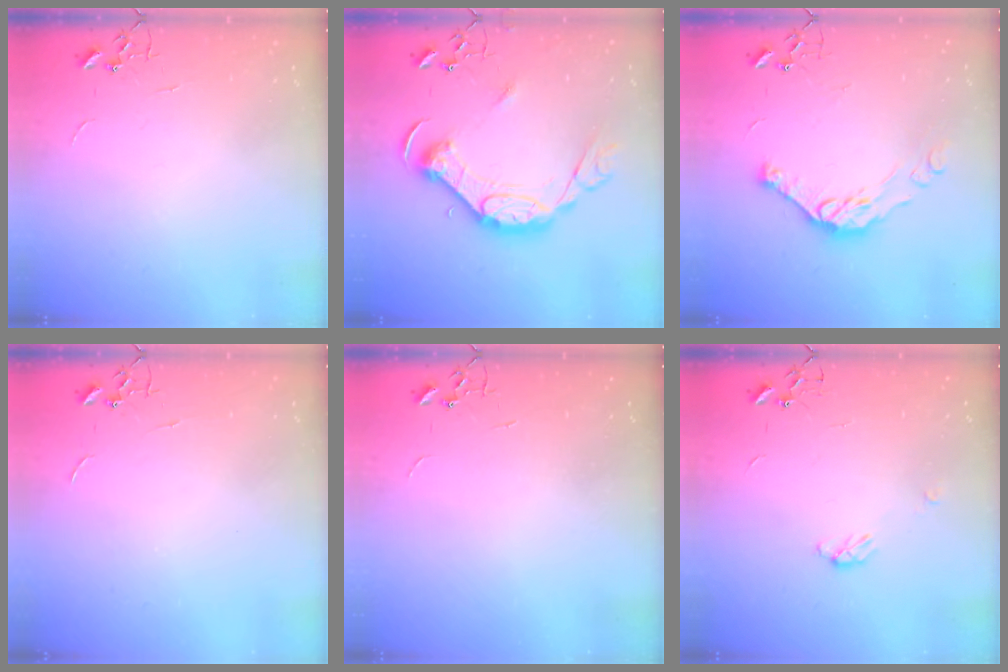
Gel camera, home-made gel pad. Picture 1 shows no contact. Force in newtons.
{"total": 17.5, "press": 17.4, "slide": 1.1}
{"total": 12.5, "press": 12.4, "slide": 1.3}
{"total": 0.0}
{"total": 0.0}
{"total": 3.9, "press": 3.9, "slide": 0.6}